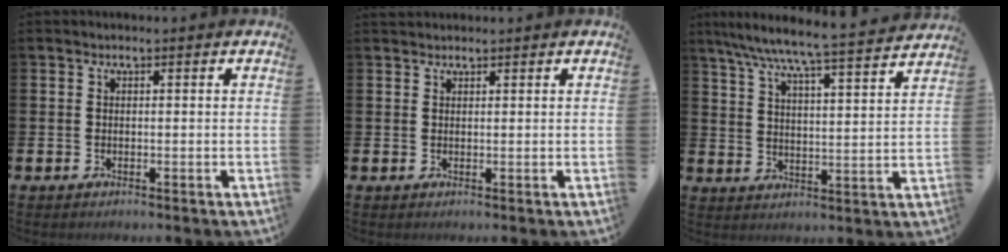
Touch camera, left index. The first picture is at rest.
{"total": 1.2, "force": [1.1, 0.3, -0.1], "torque": [0.014, -0.002, 0.018]}
{"total": 7.7, "force": [7.1, -0.1, 2.8], "torque": [-0.074, -0.057, 0.119]}